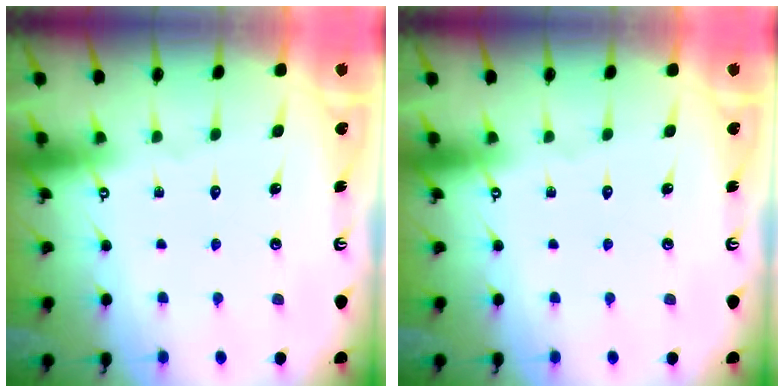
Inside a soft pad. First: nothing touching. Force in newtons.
{"total": 0.0}